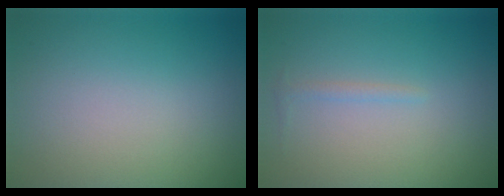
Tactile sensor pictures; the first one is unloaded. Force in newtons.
{"total": 0.7, "press": 0.7, "slide": 0.0}